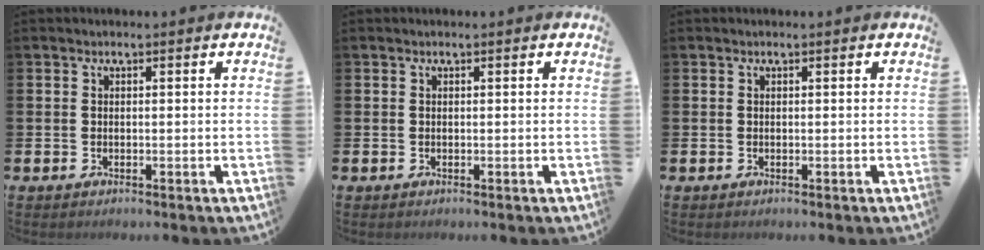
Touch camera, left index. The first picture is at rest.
{"total": 0.0}
{"total": 0.0}